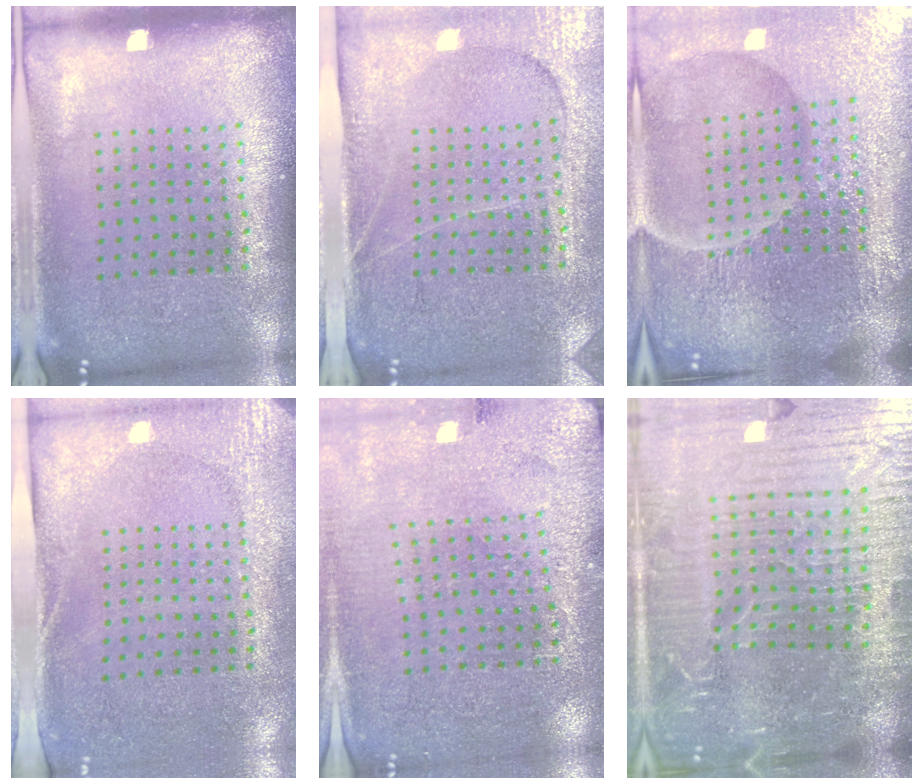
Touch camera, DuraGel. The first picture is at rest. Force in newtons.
{"total": 4.0, "press": 3.6, "slide": 1.7}
{"total": 7.3, "press": 6.4, "slide": 3.5}
{"total": 2.7, "press": 2.1, "slide": 1.7}
{"total": 2.7, "press": 2.7, "slide": 0.3}
{"total": 7.0, "press": 6.1, "slide": 3.5}